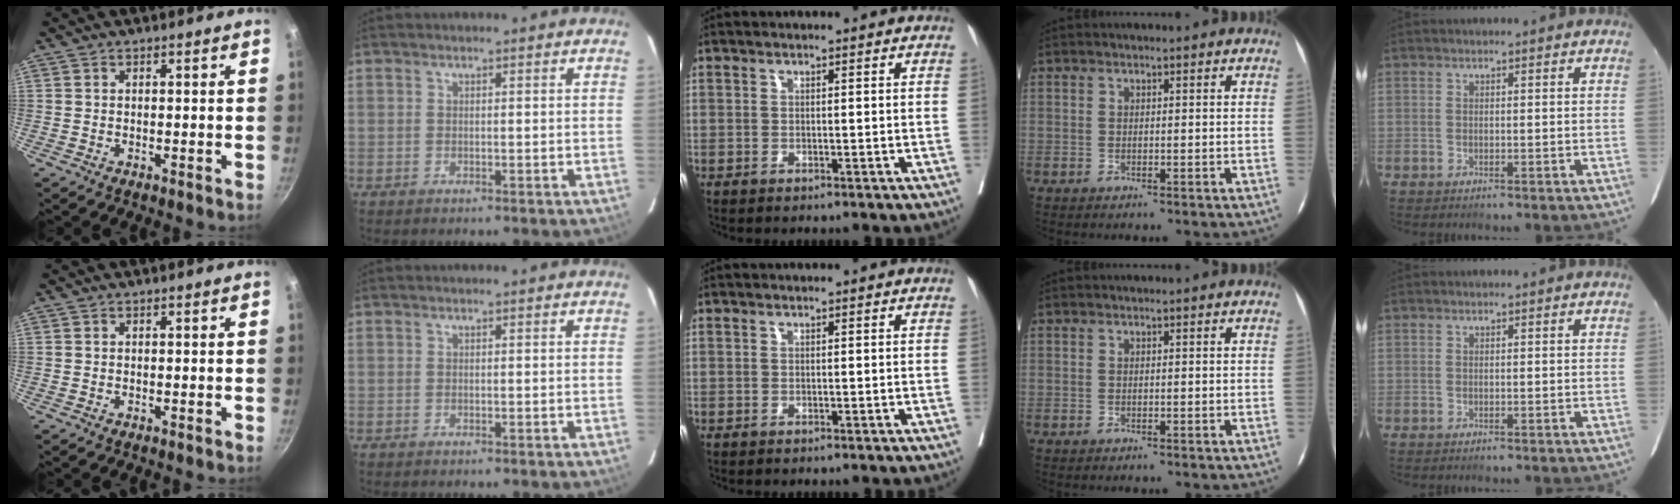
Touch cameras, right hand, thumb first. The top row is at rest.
{}